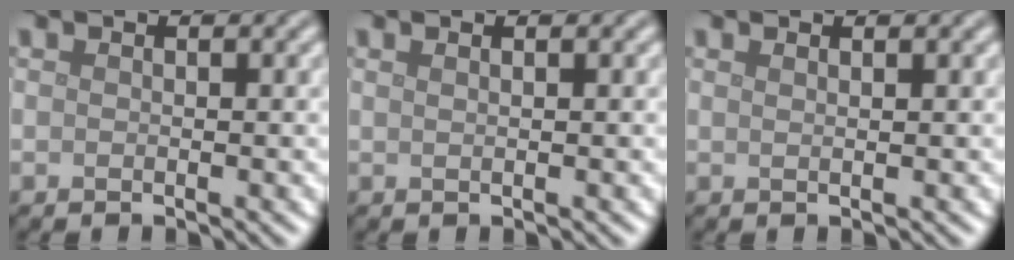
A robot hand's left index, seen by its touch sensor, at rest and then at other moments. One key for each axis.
{"total": 1.4, "fx": 0.8, "fy": 0.6, "fz": 0.9, "tx": -0.003, "ty": -0.003, "tz": -0.001}
{"total": 1.1, "fx": 0.7, "fy": 0.4, "fz": 0.7, "tx": -0.002, "ty": 0.000, "tz": 0.001}